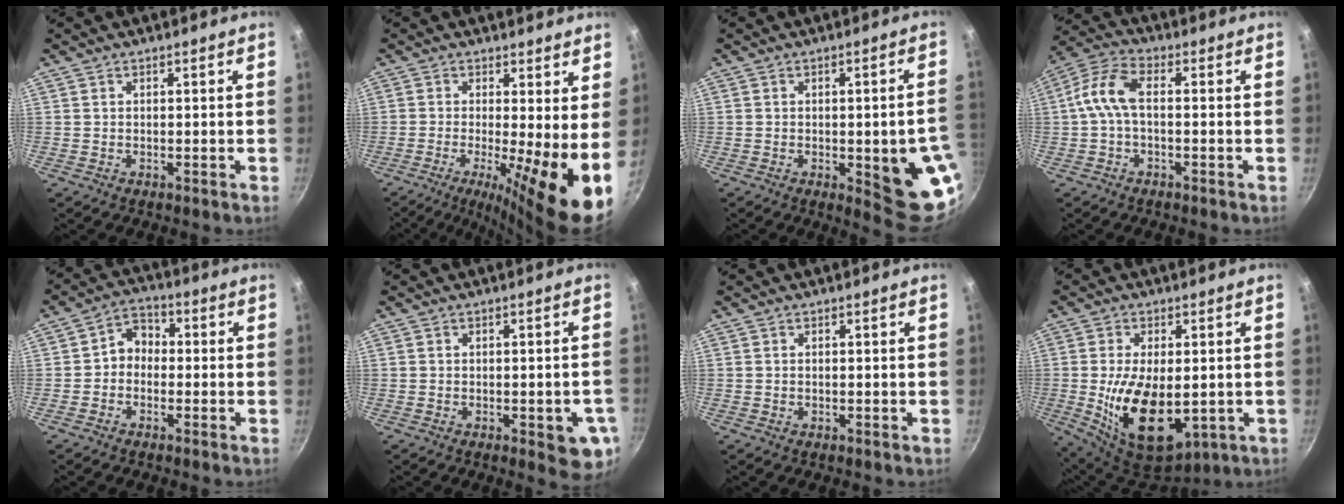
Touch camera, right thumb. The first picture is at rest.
{"total": 11.6, "force": [-1.4, 2.1, 11.4], "torque": [-0.171, -0.018, -0.026]}
{"total": 13.6, "force": [-2.7, 3.8, 12.8], "torque": [-0.121, 0.005, -0.028]}
{"total": 7.7, "force": [-0.5, 4.0, 6.5], "torque": [-0.146, 0.032, -0.024]}
{"total": 4.9, "force": [-0.8, 4.1, 2.6], "torque": [-0.015, 0.021, -0.028]}
{"total": 7.5, "force": [-2.2, 2.8, 6.6], "torque": [-0.055, 0.000, -0.025]}
{"total": 0.0}
{"total": 16.1, "force": [-1.5, 8.8, 13.4], "torque": [-0.223, -0.012, -0.007]}